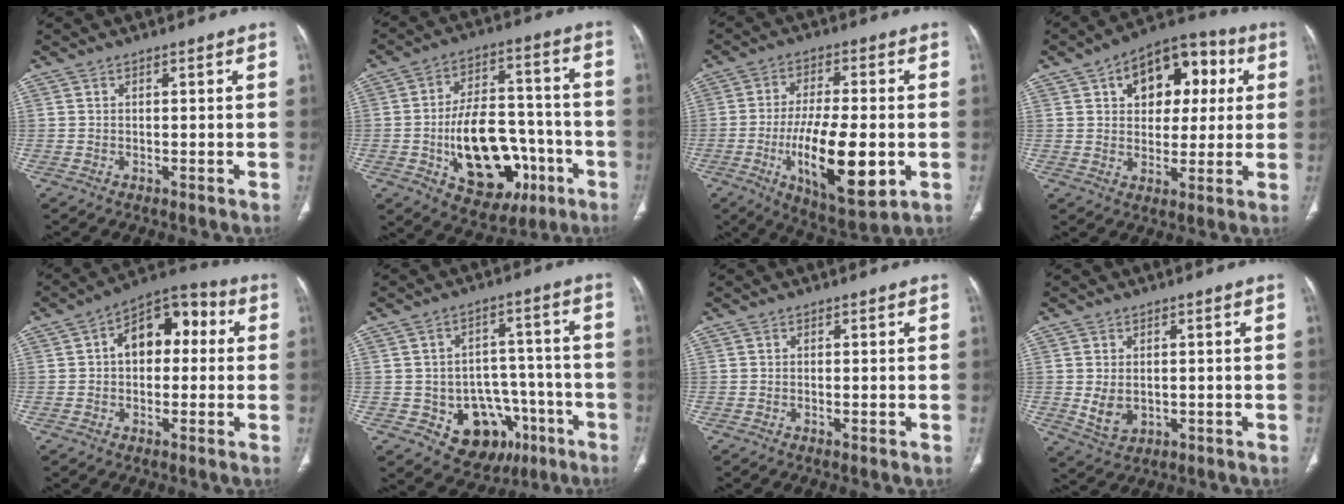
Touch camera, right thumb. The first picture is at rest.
{"total": 20.5, "force": [-6.2, 12.5, 15.1], "torque": [-0.201, 0.044, -0.076]}
{"total": 17.4, "force": [-4.2, 6.2, 15.8], "torque": [-0.259, -0.010, -0.060]}
{"total": 15.7, "force": [4.9, 10.1, 11.0], "torque": [-0.105, 0.016, 0.070]}
{"total": 11.9, "force": [1.7, 7.6, 9.0], "torque": [-0.100, 0.038, 0.012]}
{"total": 15.0, "force": [-6.2, 11.0, 8.0], "torque": [-0.069, 0.044, -0.073]}
{"total": 0.6, "force": [-0.2, 0.1, 0.6], "torque": [-0.014, -0.002, -0.004]}
{"total": 4.9, "force": [-0.2, 3.6, 3.3], "torque": [-0.054, -0.006, 0.010]}